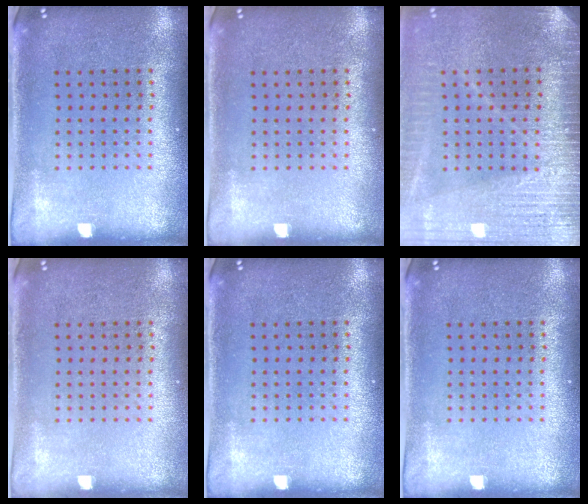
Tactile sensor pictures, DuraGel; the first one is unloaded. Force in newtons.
{"total": 0.0}
{"total": 3.8, "press": 3.3, "slide": 1.9}
{"total": 0.0}
{"total": 0.0}
{"total": 0.0}